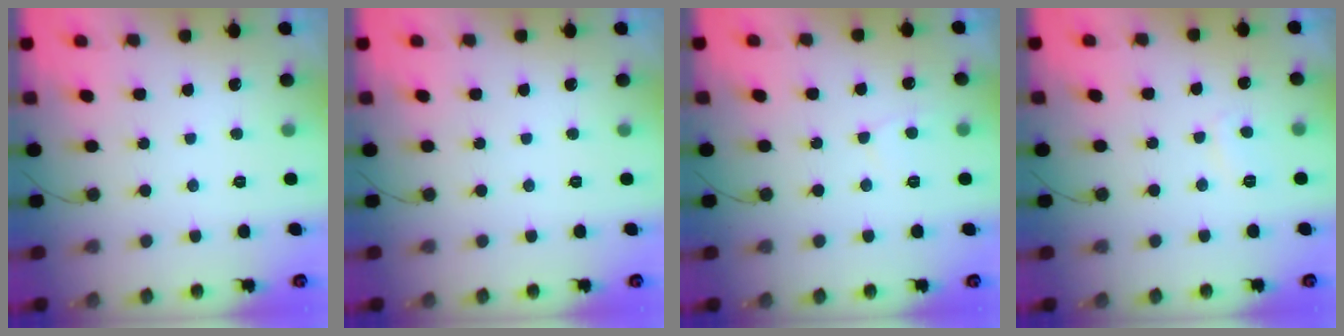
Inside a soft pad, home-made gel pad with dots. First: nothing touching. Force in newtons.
{"total": 0.0}
{"total": 3.6, "press": 3.6, "slide": 0.3}
{"total": 2.6, "press": 2.5, "slide": 0.7}